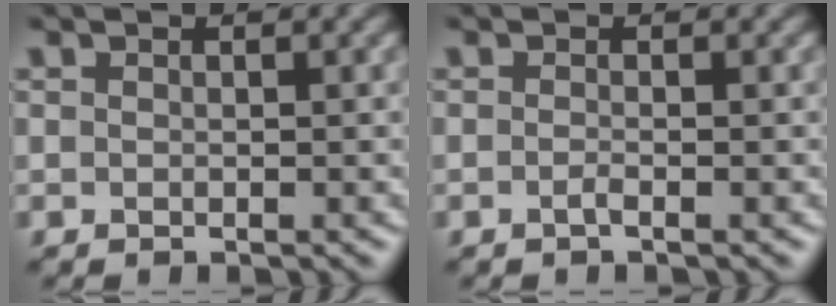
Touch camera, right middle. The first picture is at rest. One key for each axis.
{"total": 0.7, "fx": -0.3, "fy": 0.1, "fz": 0.6, "tx": -0.013, "ty": 0.001, "tz": -0.009}